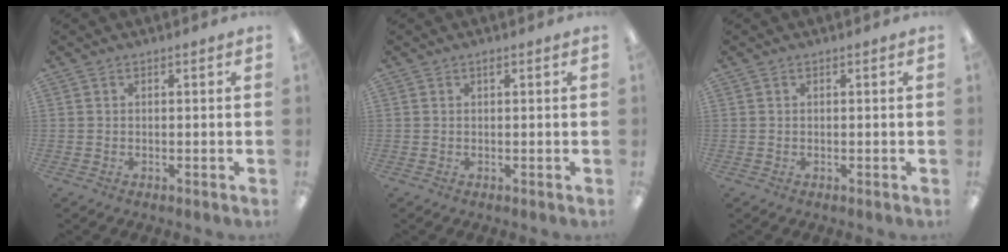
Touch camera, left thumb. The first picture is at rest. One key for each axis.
{"total": 0.7, "fx": 0.5, "fy": 0.2, "fz": 0.6, "tx": -0.013, "ty": 0.003, "tz": 0.008}
{"total": 0.0}